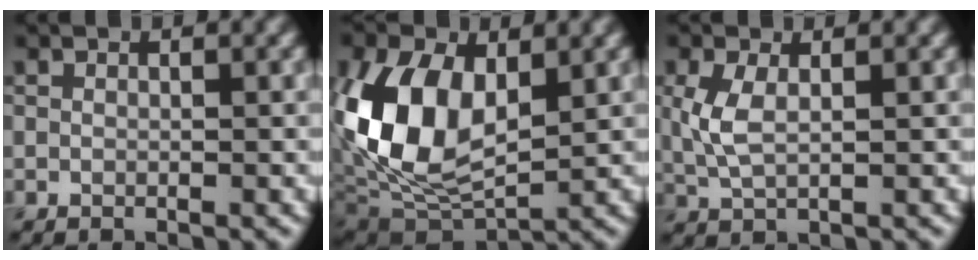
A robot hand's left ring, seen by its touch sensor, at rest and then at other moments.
{"total": 9.5, "force": [1.6, 5.9, 7.2], "torque": [-0.156, -0.006, 0.029]}
{"total": 3.0, "force": [0.5, 1.5, 2.6], "torque": [-0.065, 0.000, 0.013]}